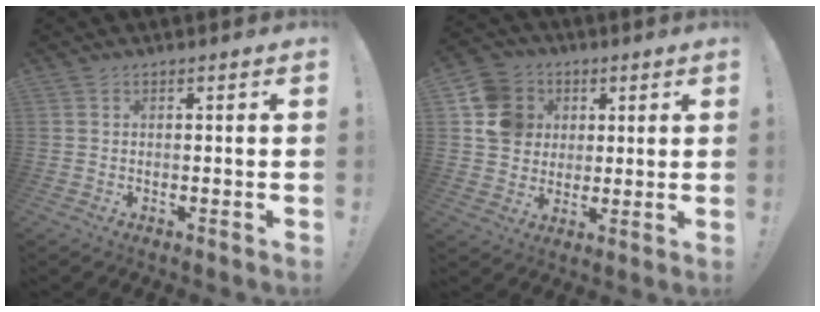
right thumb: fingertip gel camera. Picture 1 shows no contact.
{"total": 12.8, "force": [3.1, 11.6, 4.6], "torque": [-0.067, -0.002, 0.065]}